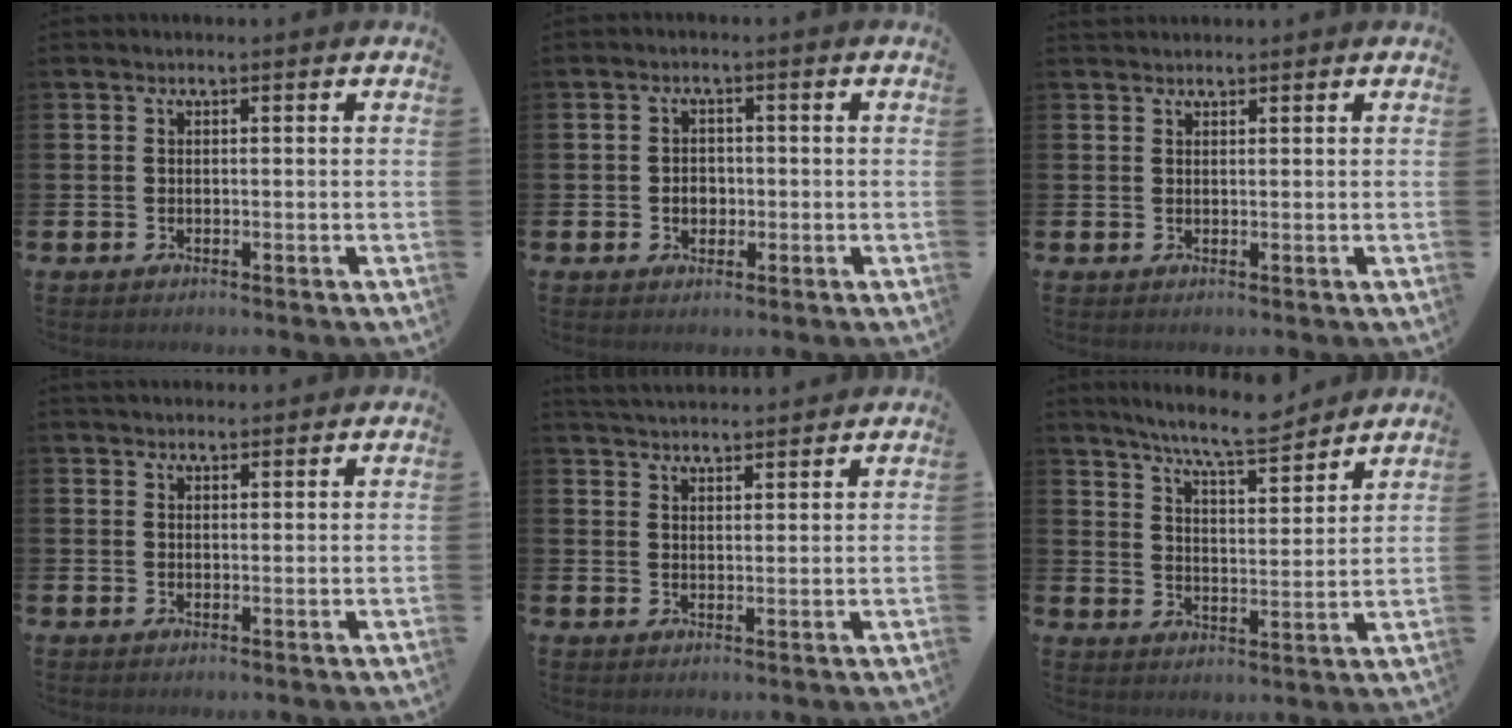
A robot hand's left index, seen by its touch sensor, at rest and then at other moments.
{"total": 2.3, "force": [-0.4, 1.9, 1.2], "torque": [-0.010, 0.001, -0.014]}
{"total": 1.2, "force": [1.1, 0.3, -0.1], "torque": [0.008, 0.001, 0.020]}
{"total": 1.9, "force": [1.9, 0.5, 0.1], "torque": [0.001, -0.005, 0.034]}
{"total": 3.7, "force": [3.7, 0.1, -0.1], "torque": [-0.010, -0.019, 0.068]}
{"total": 8.3, "force": [7.7, 0.6, 2.9], "torque": [-0.078, -0.041, 0.138]}